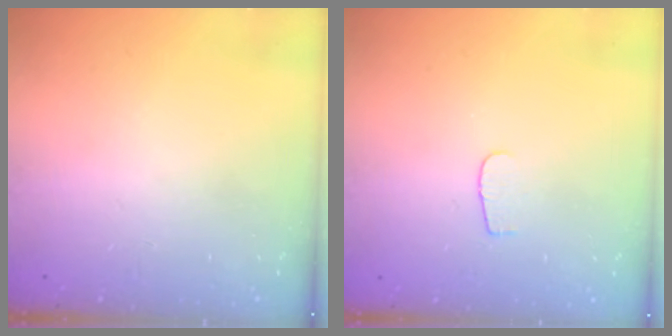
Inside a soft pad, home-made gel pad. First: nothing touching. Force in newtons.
{"total": 3.8, "press": 3.7, "slide": 0.4}